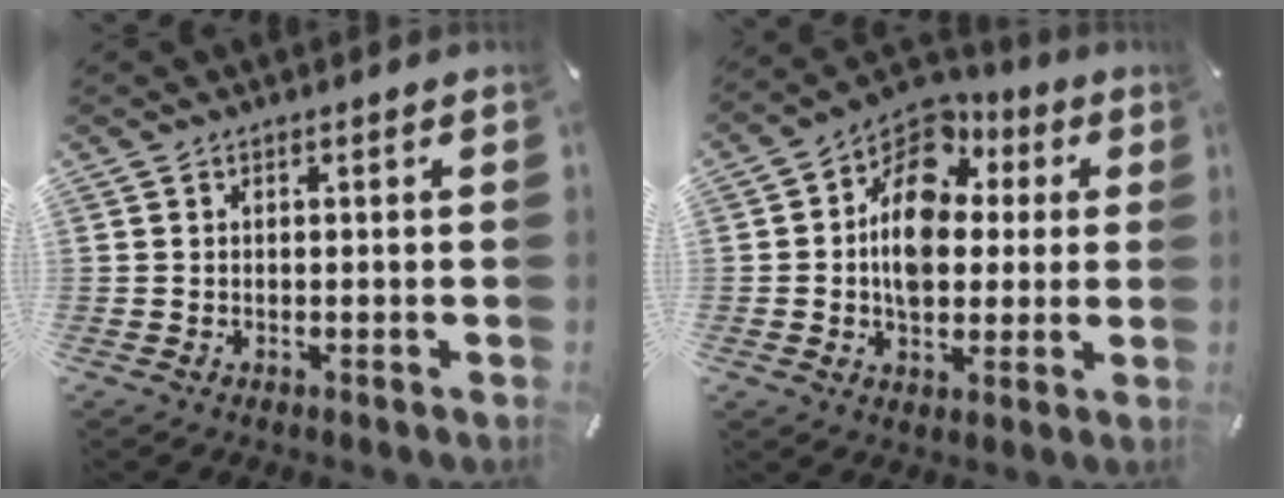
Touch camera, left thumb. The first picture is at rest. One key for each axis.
{"total": 13.6, "fx": 1.0, "fy": 10.6, "fz": 8.5, "tx": -0.159, "ty": -0.006, "tz": 0.016}